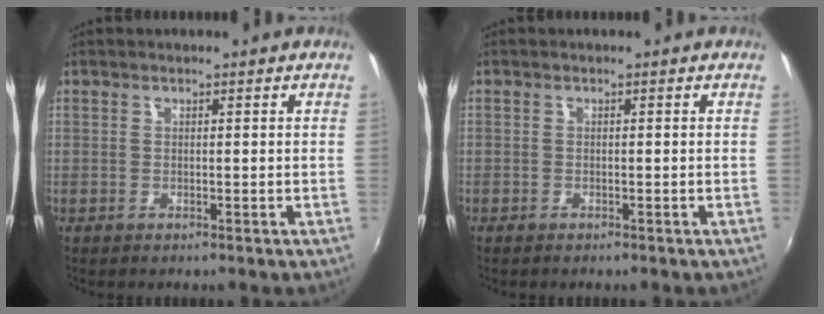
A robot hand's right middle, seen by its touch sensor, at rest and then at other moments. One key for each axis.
{"total": 0.7, "fx": -0.5, "fy": 0.4, "fz": 0.0, "tx": -0.002, "ty": 0.002, "tz": -0.009}